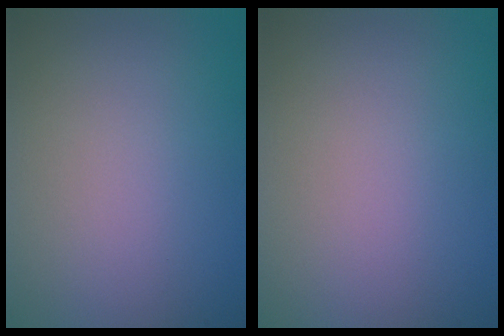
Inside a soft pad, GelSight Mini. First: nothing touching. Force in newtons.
{"total": 0.0}